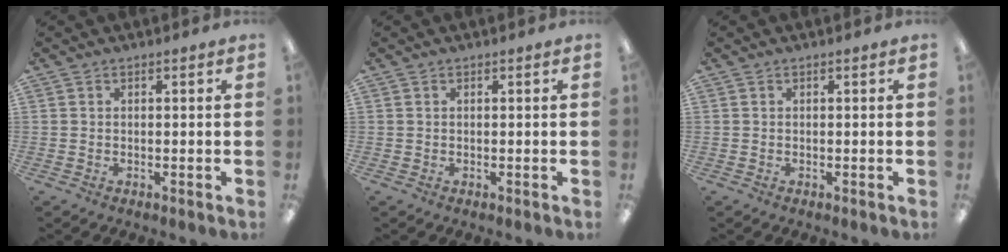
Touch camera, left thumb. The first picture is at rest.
{"total": 0.0}
{"total": 0.0}